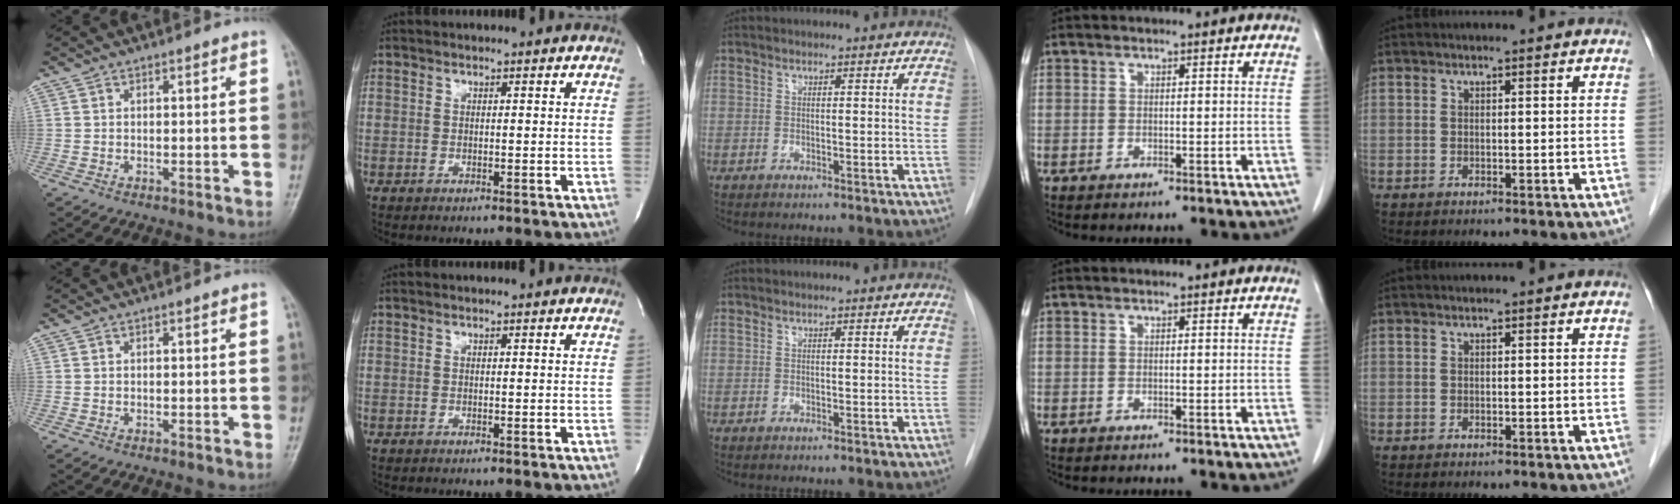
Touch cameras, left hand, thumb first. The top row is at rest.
{}